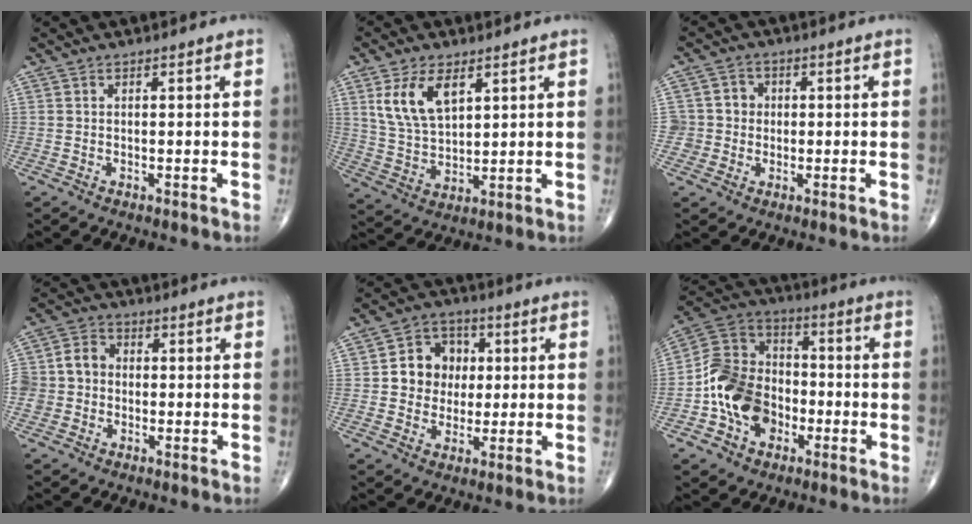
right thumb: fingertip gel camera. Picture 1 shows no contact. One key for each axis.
{"total": 10.0, "fx": 4.5, "fy": 5.4, "fz": 7.2, "tx": -0.128, "ty": -0.017, "tz": 0.096}
{"total": 5.0, "fx": -0.2, "fy": 5.0, "fz": 0.3, "tx": 0.034, "ty": 0.013, "tz": -0.010}
{"total": 8.7, "fx": -0.7, "fy": 7.8, "fz": 3.9, "tx": -0.064, "ty": 0.031, "tz": -0.019}
{"total": 9.6, "fx": 0.9, "fy": 8.4, "fz": 4.5, "tx": -0.026, "ty": 0.012, "tz": 0.008}
{"total": 14.9, "fx": -4.4, "fy": 11.5, "fz": 8.4, "tx": -0.121, "ty": 0.045, "tz": -0.087}